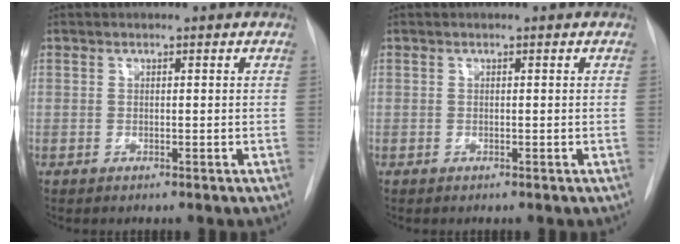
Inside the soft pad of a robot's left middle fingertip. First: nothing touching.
{"total": 0.0}